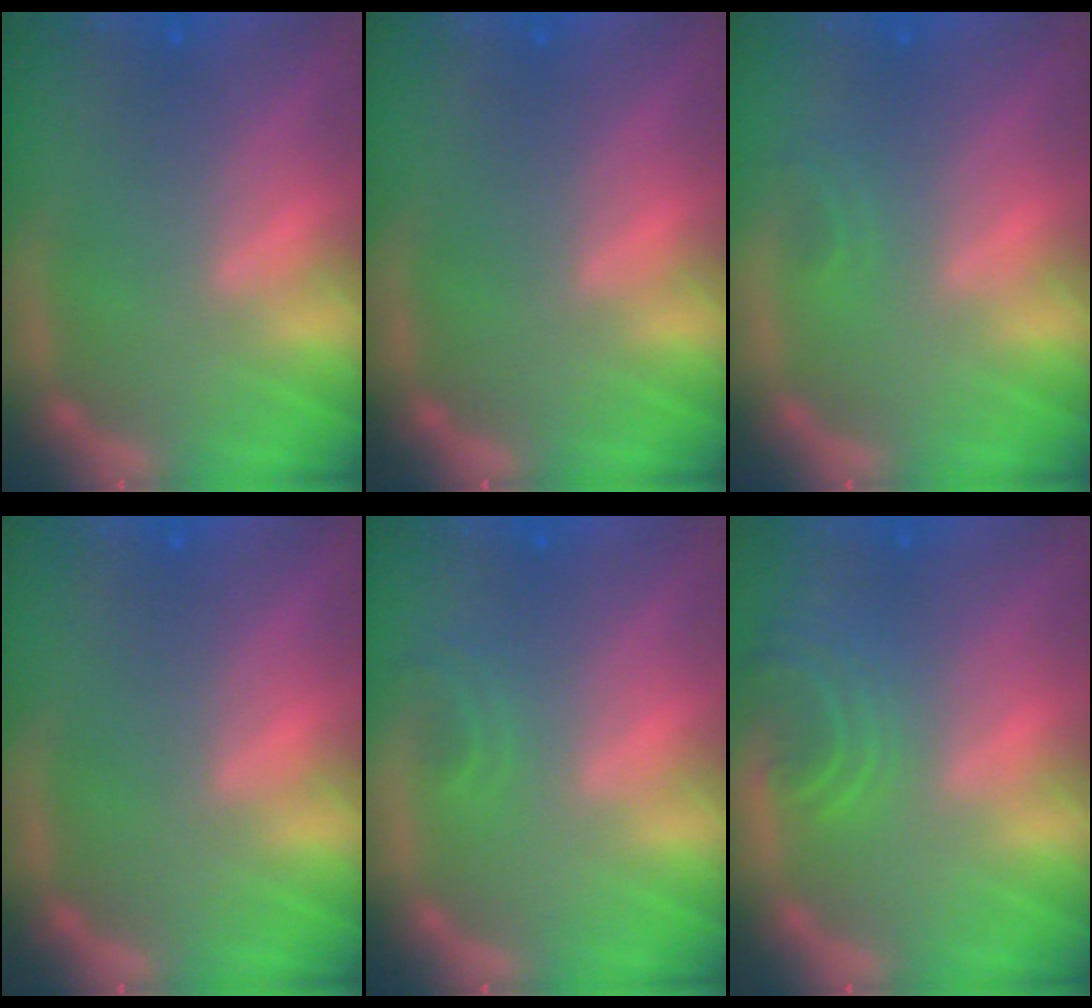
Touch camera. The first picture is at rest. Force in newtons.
{"total": 0.0}
{"total": 0.9}
{"total": 0.0}
{"total": 1.4}
{"total": 4.0}